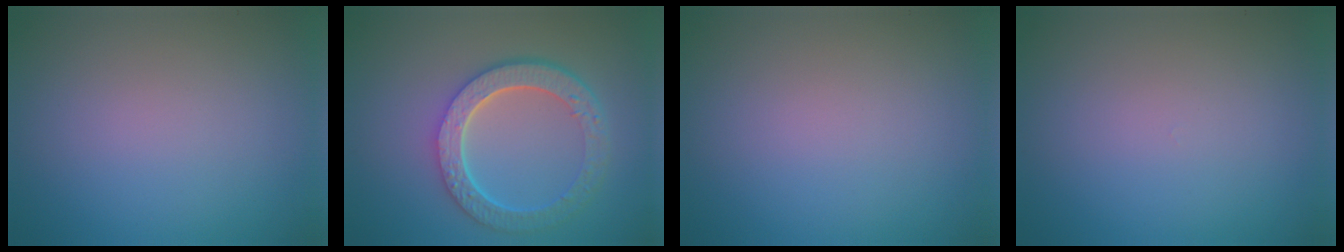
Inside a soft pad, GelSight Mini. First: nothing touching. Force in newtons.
{"total": 6.0, "press": 4.5, "slide": 4.0}
{"total": 0.0}
{"total": 0.0}